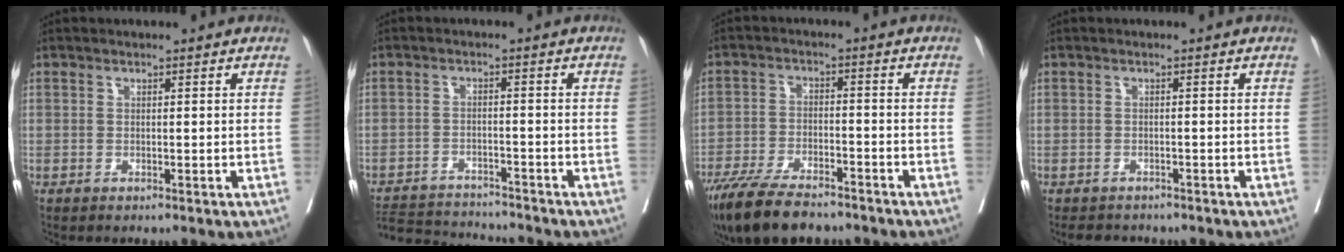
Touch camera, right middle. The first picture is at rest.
{"total": 9.4, "force": [-9.3, 0.4, 1.2], "torque": [-0.020, 0.003, -0.148]}
{"total": 12.1, "force": [-9.7, 3.2, 6.4], "torque": [-0.111, -0.025, -0.164]}
{"total": 3.5, "force": [-3.2, 1.3, 0.6], "torque": [-0.008, -0.004, -0.044]}